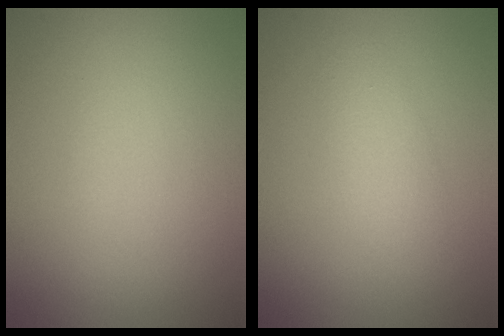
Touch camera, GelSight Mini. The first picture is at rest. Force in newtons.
{"total": 1.9, "press": 1.9, "slide": 0.1}